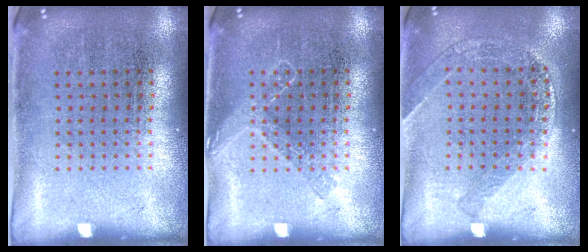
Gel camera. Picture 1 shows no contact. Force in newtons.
{"total": 1.5, "press": 1.5, "slide": 0.3}
{"total": 1.3, "press": 1.3, "slide": 0.1}